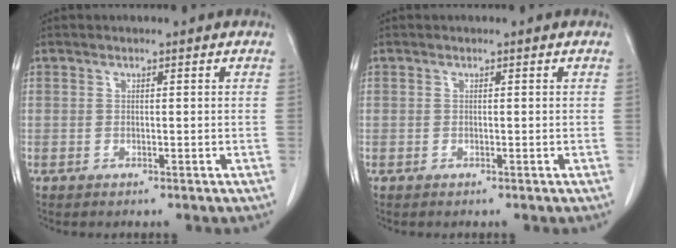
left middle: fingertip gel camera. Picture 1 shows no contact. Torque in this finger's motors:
{"motor_torque": [0.00, 0.00, 0.00, 0.00]}